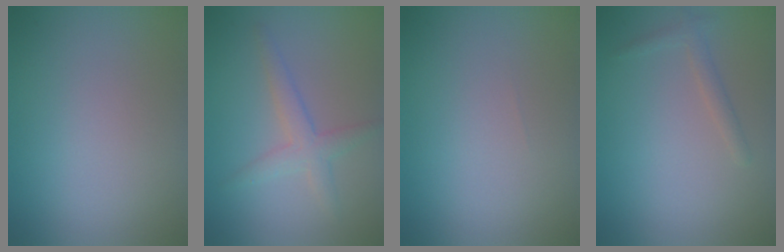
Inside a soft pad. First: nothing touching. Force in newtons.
{"total": 2.6, "press": 2.6, "slide": 0.2}
{"total": 0.0}
{"total": 1.3, "press": 1.3, "slide": 0.0}